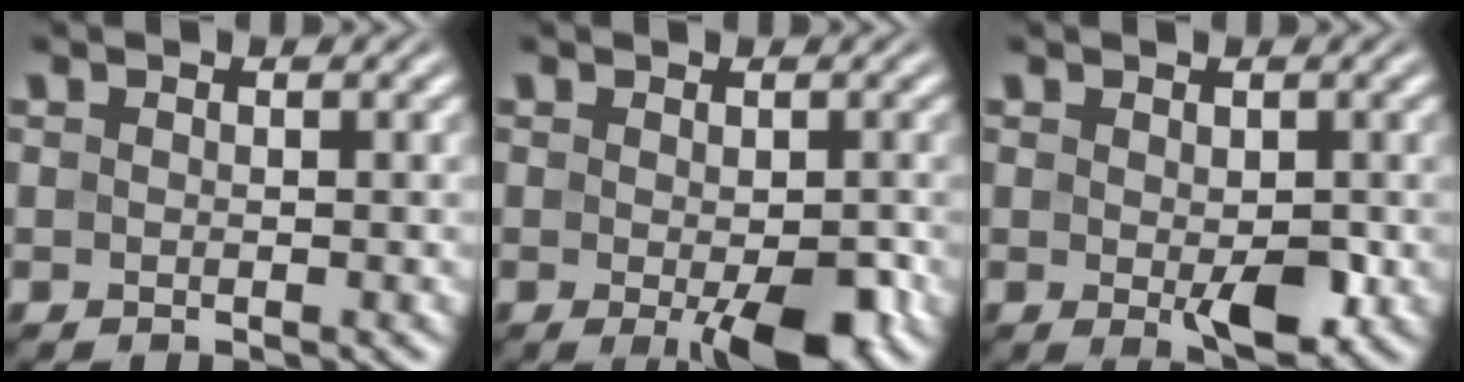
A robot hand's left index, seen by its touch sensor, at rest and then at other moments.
{"total": 5.0, "force": [-1.7, 1.6, 4.4], "torque": [-0.063, -0.009, -0.024]}
{"total": 3.4, "force": [-0.5, 1.6, 2.9], "torque": [-0.045, -0.010, -0.004]}